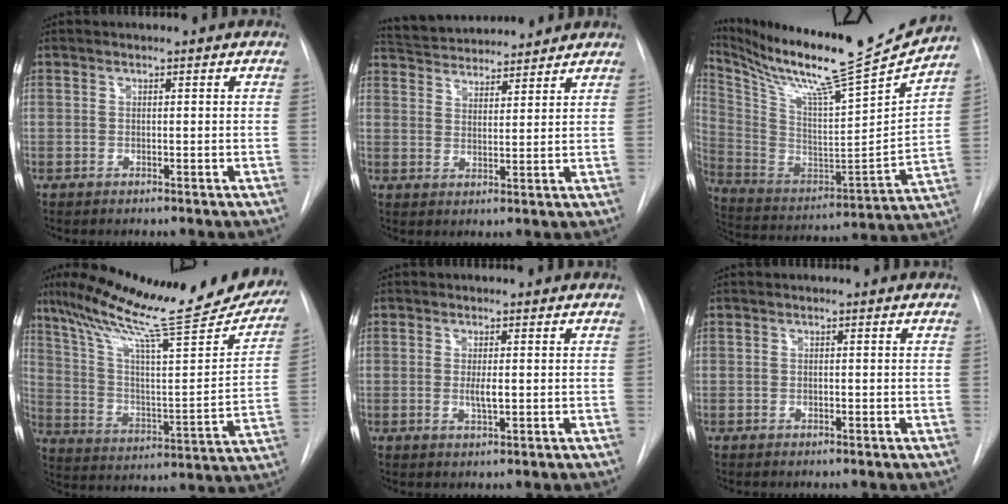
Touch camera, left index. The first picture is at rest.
{"total": 12.4, "force": [11.6, 2.7, 3.5], "torque": [-0.055, 0.025, 0.178]}
{"total": 25.8, "force": [22.6, 0.2, 12.4], "torque": [-0.240, -0.074, 0.355]}
{"total": 28.1, "force": [22.9, 3.7, 15.9], "torque": [-0.255, -0.037, 0.321]}
{"total": 2.1, "force": [-0.7, 0.4, 1.9], "torque": [-0.037, -0.008, -0.011]}
{"total": 0.8, "force": [-0.8, 0.1, 0.1], "torque": [0.000, -0.005, -0.014]}